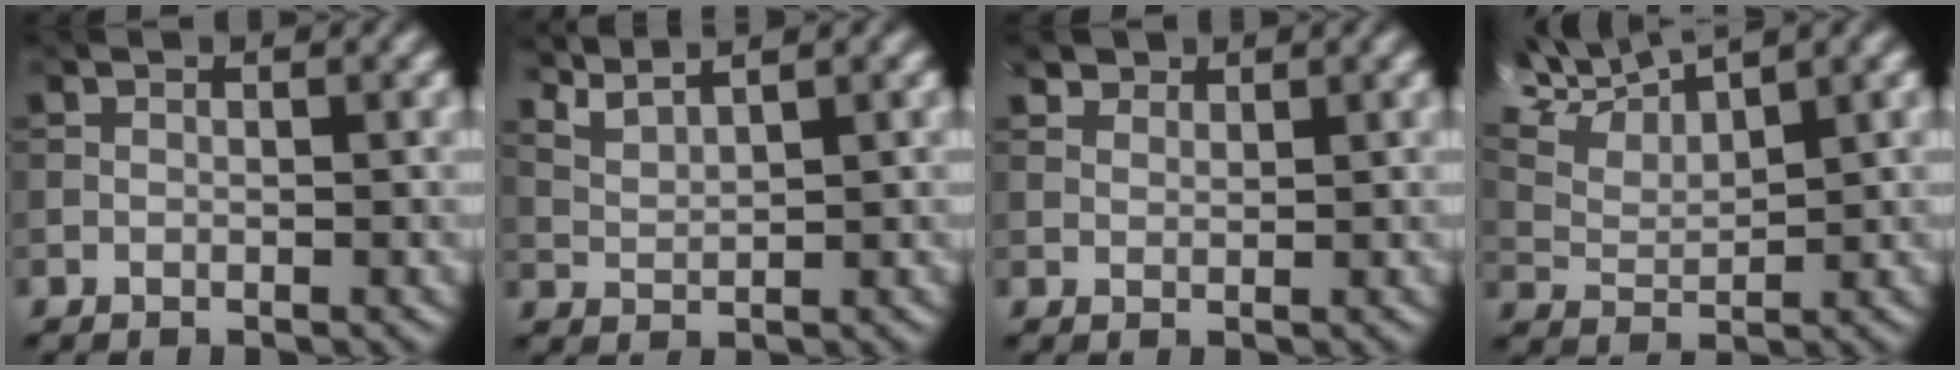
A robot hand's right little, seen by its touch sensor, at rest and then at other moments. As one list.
[{"total": 2.3, "force": [2.2, -0.4, 0.5], "torque": [-0.034, -0.001, 0.069]}, {"total": 1.2, "force": [0.8, -0.4, -0.8], "torque": [-0.010, -0.012, 0.051]}, {"total": 7.0, "force": [6.2, 1.2, 3.1], "torque": [-0.101, 0.012, 0.123]}]